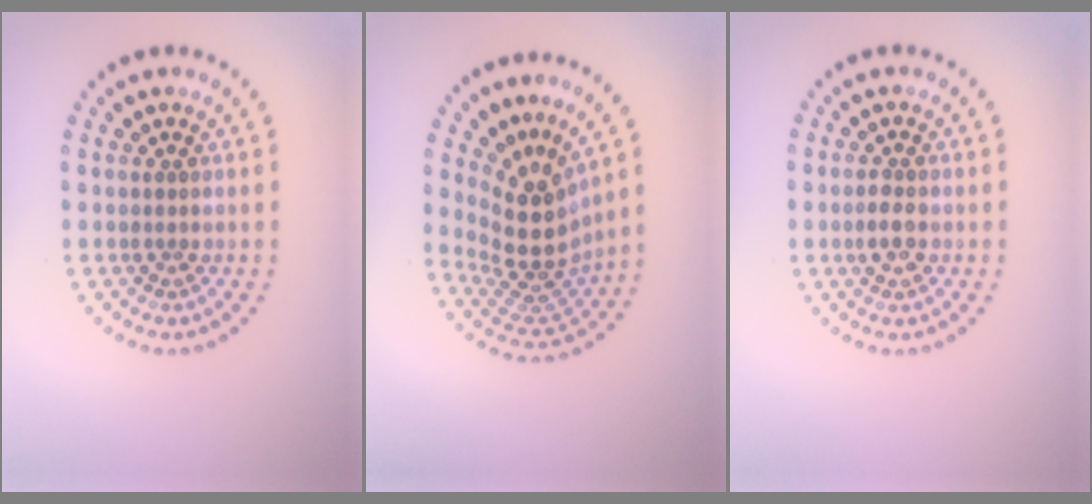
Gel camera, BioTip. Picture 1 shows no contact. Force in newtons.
{"total": 5.0, "press": 3.6, "slide": 3.6}
{"total": 1.8, "press": 1.7, "slide": 0.3}